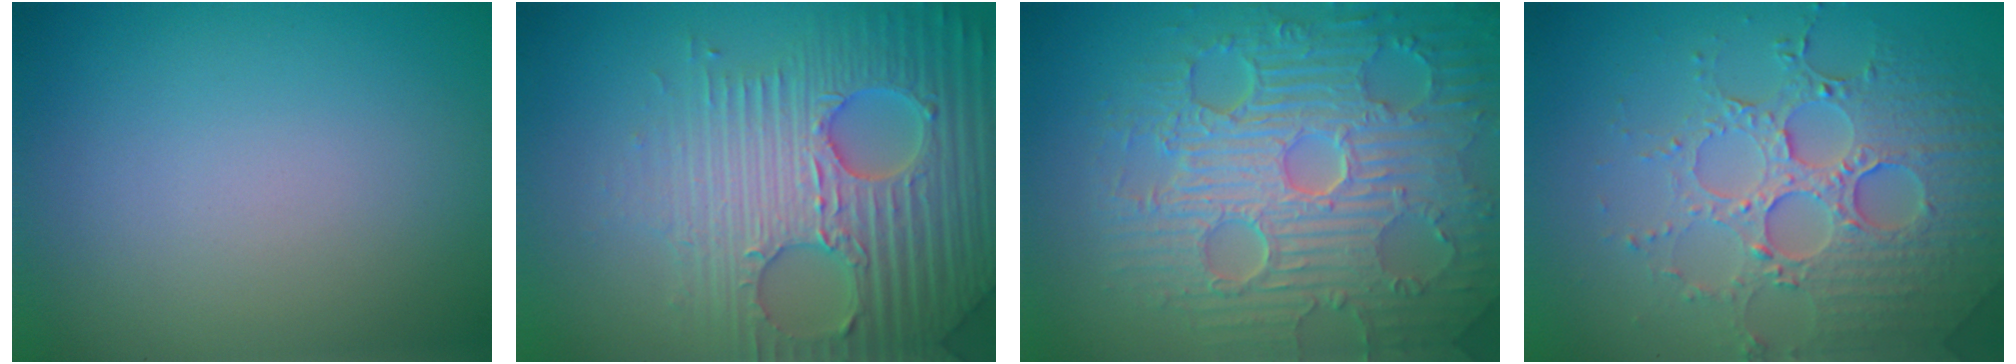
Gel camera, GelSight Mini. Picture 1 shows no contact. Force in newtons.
{"total": 7.3, "press": 7.1, "slide": 1.8}
{"total": 10.8, "press": 7.1, "slide": 8.1}
{"total": 6.4, "press": 5.1, "slide": 3.8}